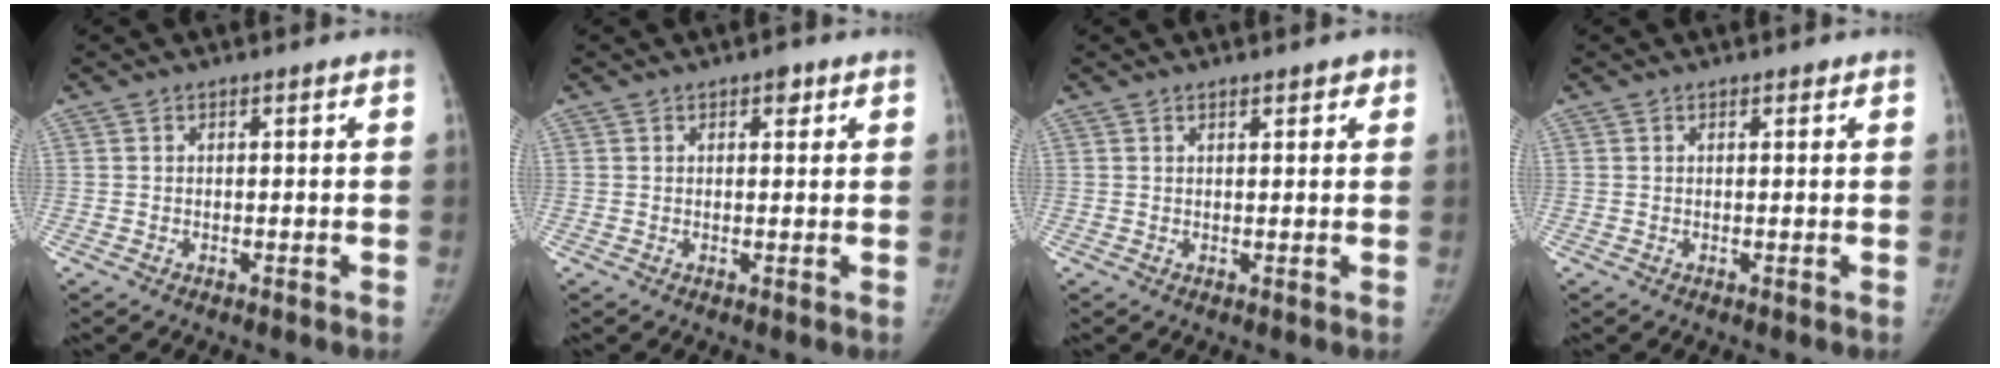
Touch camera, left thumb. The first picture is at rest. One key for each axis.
{"total": 1.9, "fx": 1.1, "fy": 1.0, "fz": 1.2, "tx": -0.007, "ty": -0.003, "tz": 0.012}
{"total": 2.1, "fx": 1.4, "fy": 0.9, "fz": 1.3, "tx": -0.007, "ty": -0.005, "tz": 0.017}
{"total": 0.5, "fx": 0.4, "fy": 0.3, "fz": 0.3, "tx": -0.008, "ty": -0.002, "tz": 0.004}